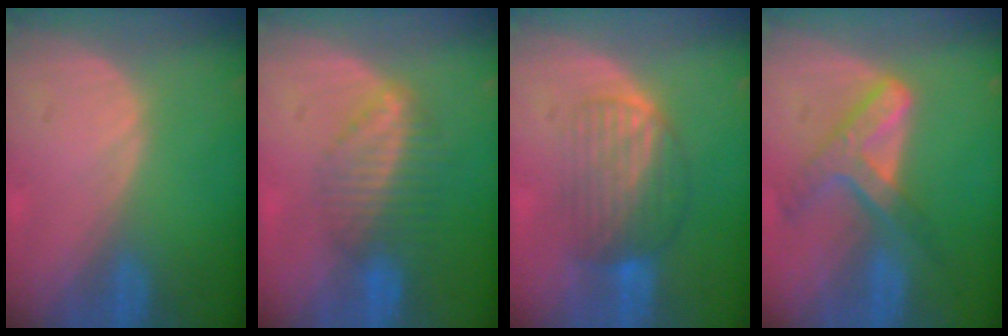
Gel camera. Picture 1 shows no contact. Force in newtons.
{"total": 7.0, "press": 6.0, "slide": 3.6}
{"total": 6.6, "press": 6.3, "slide": 1.9}
{"total": 7.2, "press": 6.1, "slide": 3.9}